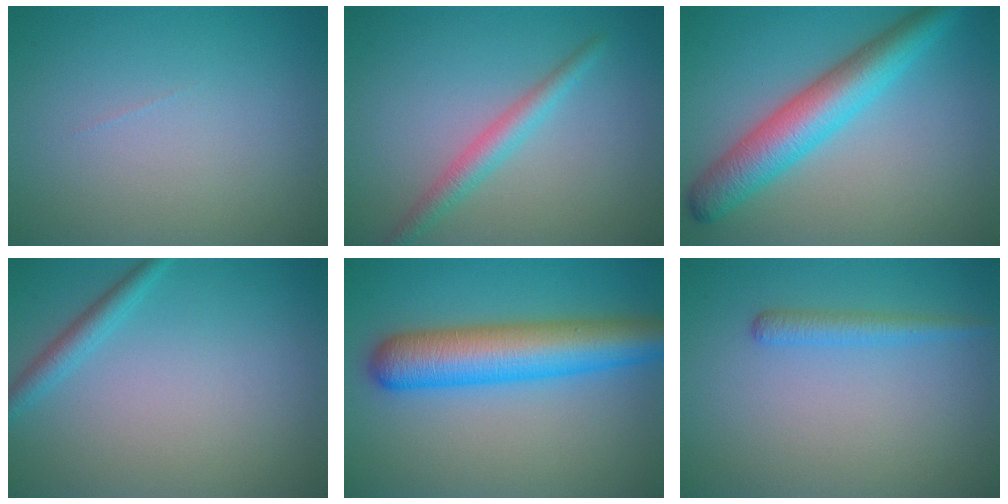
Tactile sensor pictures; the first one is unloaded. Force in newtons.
{"total": 2.5, "press": 2.5, "slide": 0.0}
{"total": 6.6, "press": 6.6, "slide": 0.1}
{"total": 1.8, "press": 1.8, "slide": 0.0}
{"total": 8.2, "press": 8.2, "slide": 0.3}
{"total": 1.7, "press": 1.7, "slide": 0.1}